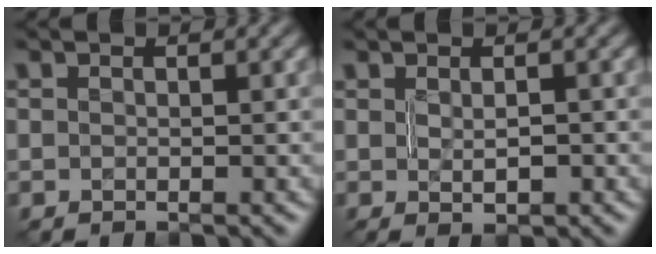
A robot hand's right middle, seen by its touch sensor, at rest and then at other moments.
{"total": 1.2, "force": [0.3, 0.2, 1.2], "torque": [-0.021, -0.001, 0.008]}